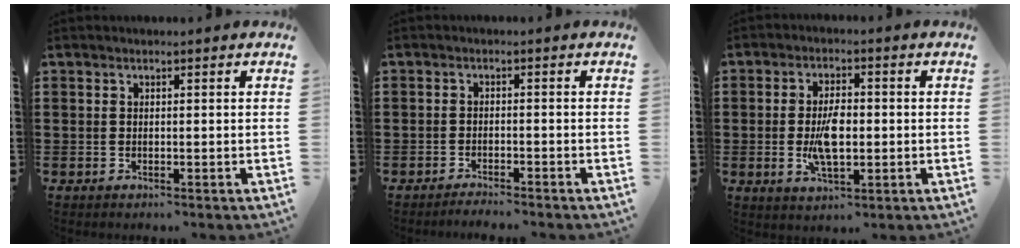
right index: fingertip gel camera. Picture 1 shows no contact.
{"total": 1.8, "force": [-1.8, -0.1, 0.1], "torque": [-0.005, 0.003, -0.036]}
{"total": 6.3, "force": [-0.6, 2.9, 5.6], "torque": [-0.113, -0.006, -0.018]}